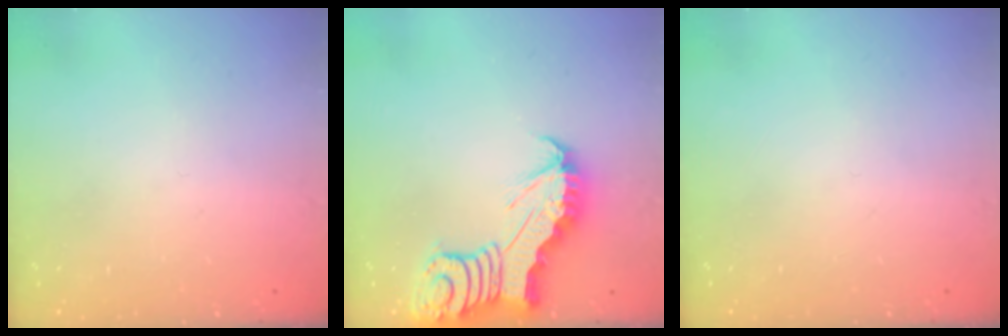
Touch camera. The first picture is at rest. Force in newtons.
{"total": 6.4, "press": 6.4, "slide": 1.0}
{"total": 0.0}